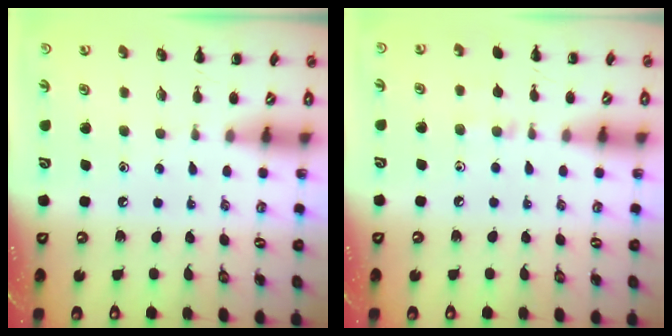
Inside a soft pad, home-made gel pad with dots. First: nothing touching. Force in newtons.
{"total": 6.7, "press": 6.4, "slide": 1.8}